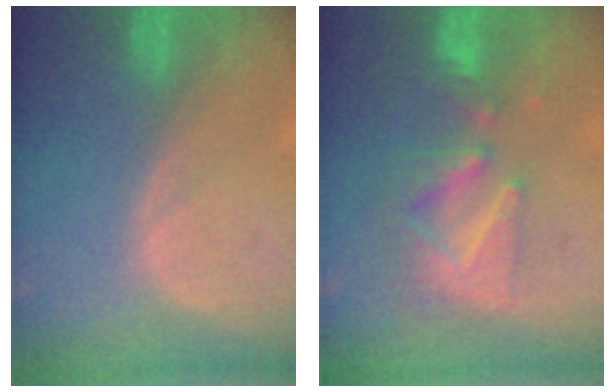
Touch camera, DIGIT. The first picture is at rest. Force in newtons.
{"total": 8.6, "press": 8.0, "slide": 3.1}